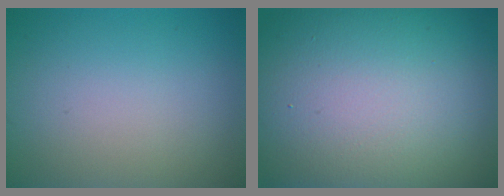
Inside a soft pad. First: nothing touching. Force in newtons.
{"total": 20.0, "press": 20.0, "slide": 0.5}